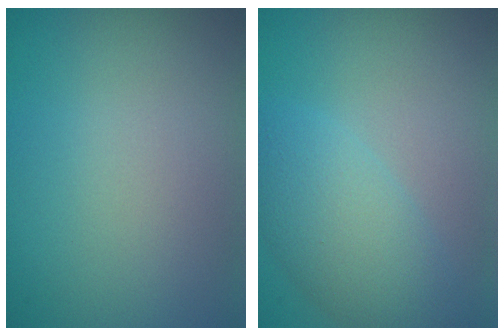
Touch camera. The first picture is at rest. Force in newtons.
{"total": 4.5, "press": 4.5, "slide": 0.0}